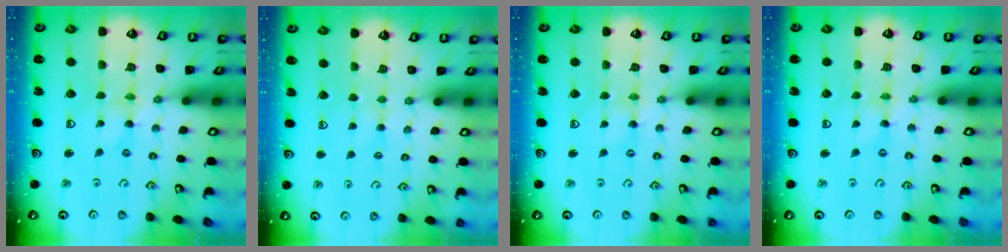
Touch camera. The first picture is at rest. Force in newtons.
{"total": 1.1, "press": 1.1, "slide": 0.3}
{"total": 0.6, "press": 0.6, "slide": 0.2}
{"total": 0.0}